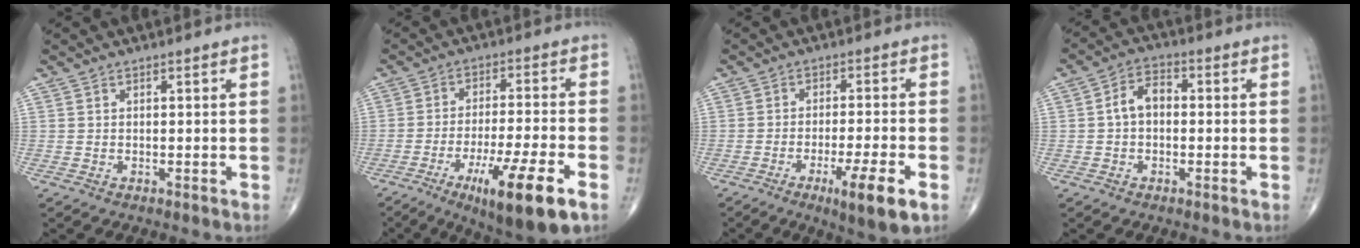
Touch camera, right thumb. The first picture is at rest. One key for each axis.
{"total": 15.2, "fx": -7.4, "fy": 2.4, "fz": 13.1, "tx": -0.226, "ty": 0.009, "tz": -0.112}
{"total": 9.3, "fx": -4.3, "fy": 1.0, "fz": 8.2, "tx": -0.135, "ty": 0.001, "tz": -0.065}
{"total": 5.4, "fx": -0.2, "fy": 3.6, "fz": 4.0, "tx": -0.062, "ty": 0.022, "tz": -0.013}